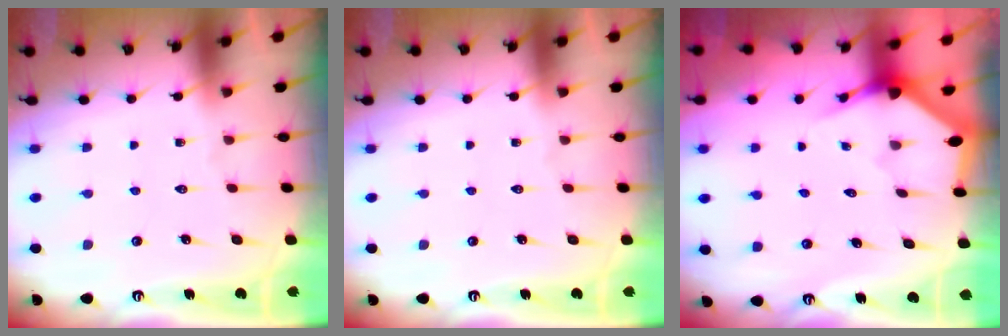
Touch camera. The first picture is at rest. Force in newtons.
{"total": 0.0}
{"total": 3.1, "press": 3.1, "slide": 0.2}